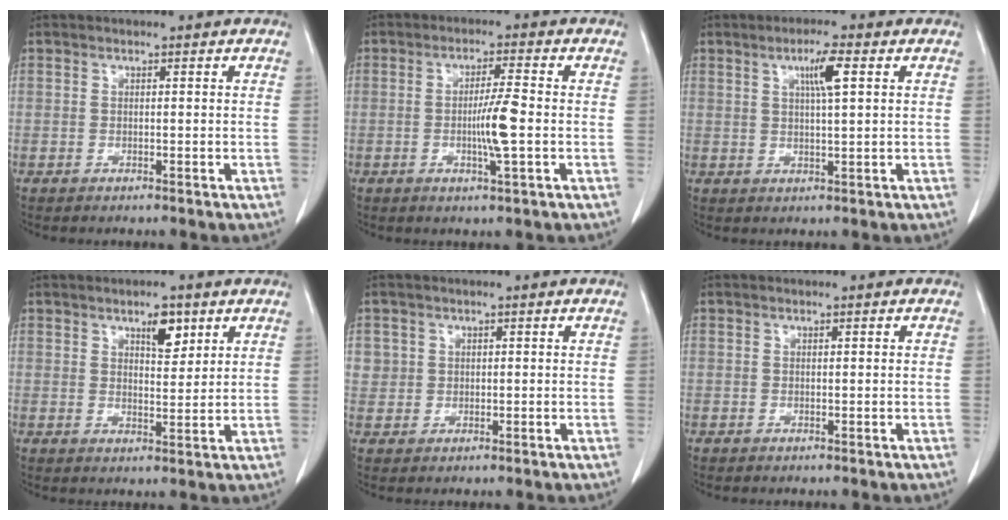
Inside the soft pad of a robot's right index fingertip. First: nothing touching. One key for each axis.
{"total": 5.7, "fx": -0.8, "fy": -0.1, "fz": 5.6, "tx": -0.098, "ty": -0.006, "tz": -0.014}
{"total": 4.5, "fx": 1.7, "fy": 0.2, "fz": 4.2, "tx": -0.073, "ty": 0.001, "tz": 0.028}
{"total": 4.3, "fx": 2.5, "fy": 1.6, "fz": 3.1, "tx": -0.048, "ty": -0.003, "tz": 0.041}
{"total": 2.3, "fx": 0.8, "fy": 2.2, "fz": 0.1, "tx": 0.019, "ty": 0.004, "tz": 0.014}
{"total": 0.0}